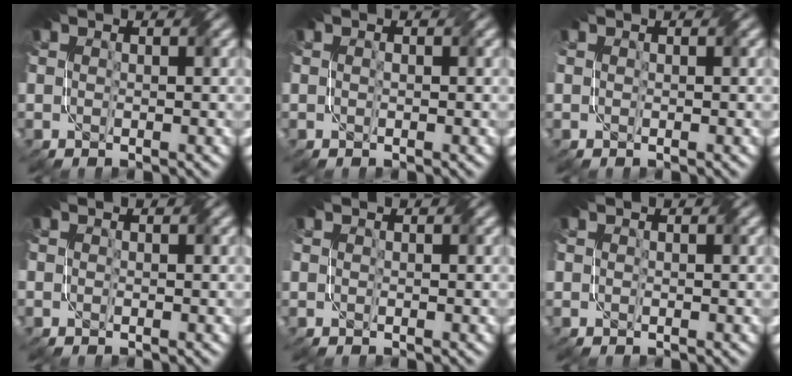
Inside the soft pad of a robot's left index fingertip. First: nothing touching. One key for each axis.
{"total": 0.0}
{"total": 0.0}
{"total": 0.0}
{"total": 0.0}
{"total": 0.7, "fx": -0.1, "fy": -0.5, "fz": -0.4, "tx": 0.008, "ty": 0.002, "tz": -0.007}